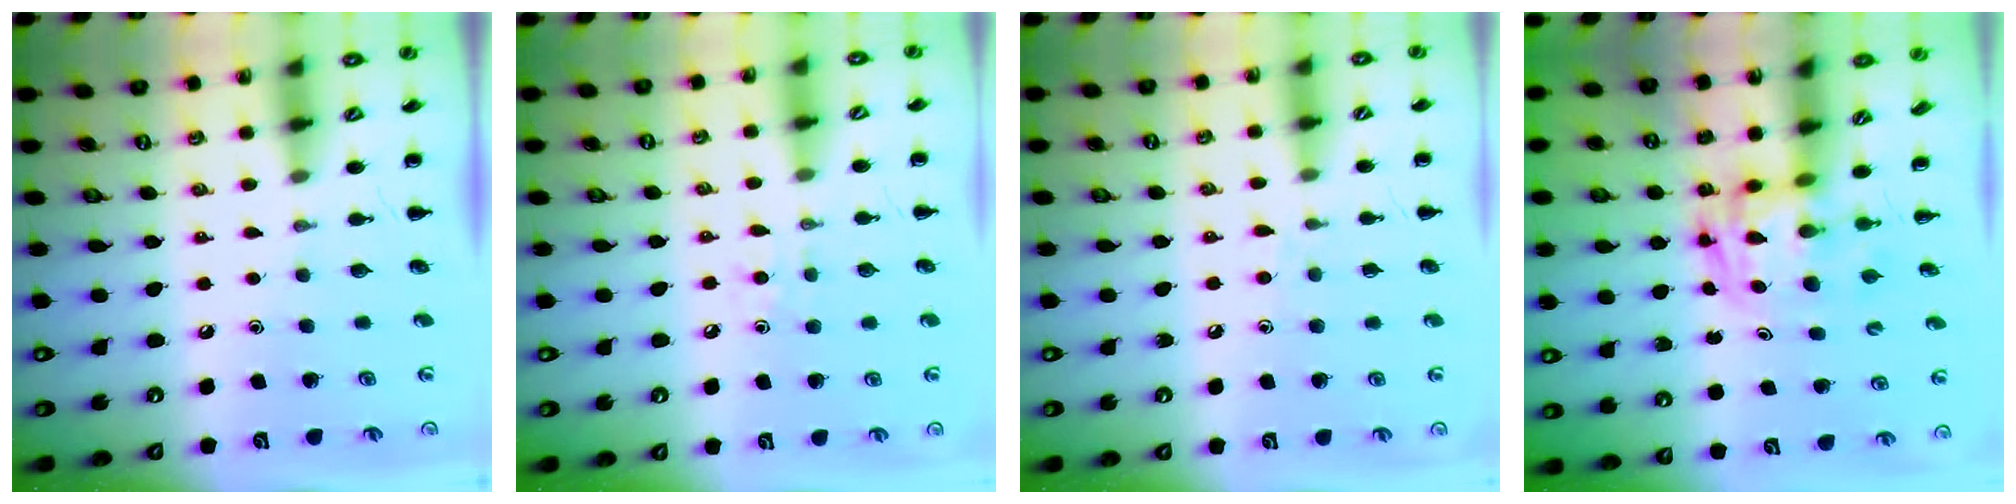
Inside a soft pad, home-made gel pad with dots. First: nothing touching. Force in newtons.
{"total": 5.3, "press": 4.9, "slide": 1.8}
{"total": 4.3, "press": 4.0, "slide": 1.7}
{"total": 2.9, "press": 2.9, "slide": 0.5}